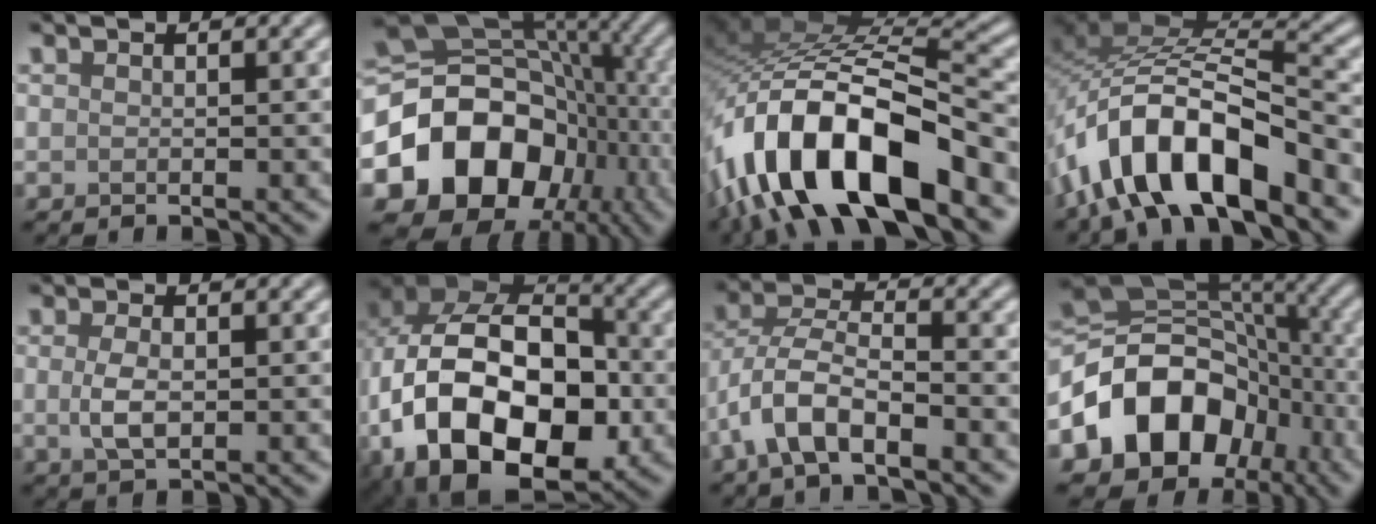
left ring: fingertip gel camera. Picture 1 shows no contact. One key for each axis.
{"total": 15.9, "fx": -4.4, "fy": 12.6, "fz": 8.5, "tx": -0.163, "ty": -0.016, "tz": -0.080}
{"total": 14.1, "fx": -7.7, "fy": 5.9, "fz": 10.2, "tx": -0.179, "ty": -0.002, "tz": -0.140}
{"total": 11.2, "fx": -6.4, "fy": 4.4, "fz": 8.0, "tx": -0.138, "ty": 0.010, "tz": -0.123}
{"total": 2.5, "fx": 0.0, "fy": 1.2, "fz": 2.2, "tx": -0.053, "ty": -0.005, "tz": 0.000}
{"total": 19.9, "fx": -5.2, "fy": 13.6, "fz": 13.6, "tx": -0.226, "ty": -0.008, "tz": -0.081}
{"total": 6.1, "fx": -3.0, "fy": 2.5, "fz": 4.7, "tx": -0.091, "ty": 0.004, "tz": -0.066}
{"total": 11.8, "fx": -4.5, "fy": 9.1, "fz": 6.0, "tx": -0.101, "ty": 0.009, "tz": -0.091}